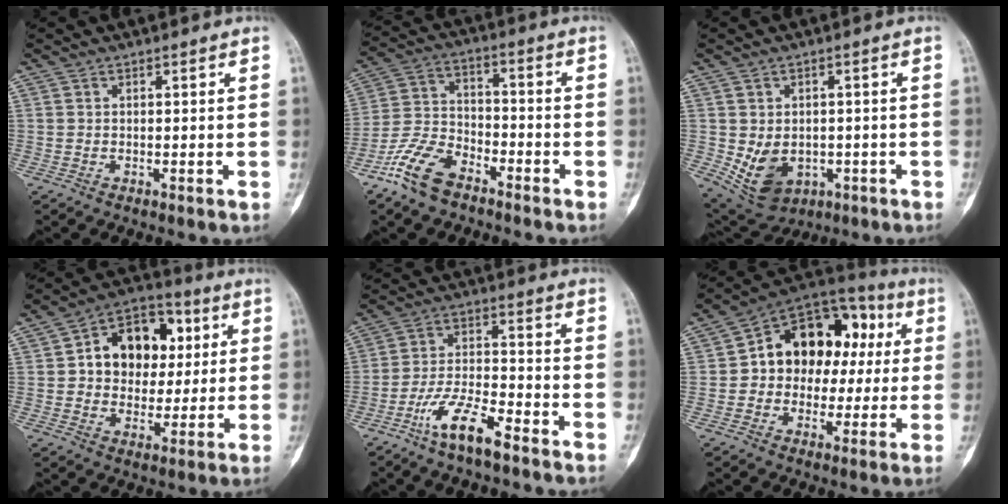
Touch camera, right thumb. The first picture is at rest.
{"total": 11.6, "force": [-7.9, 5.8, 6.2], "torque": [-0.133, 0.042, -0.161]}
{"total": 9.8, "force": [-2.4, 7.4, 6.0], "torque": [-0.084, 0.006, -0.016]}
{"total": 15.4, "force": [3.1, 11.5, 9.7], "torque": [-0.095, 0.013, 0.046]}
{"total": 10.0, "force": [-6.6, 2.6, 7.1], "torque": [-0.147, 0.037, -0.125]}
{"total": 18.4, "force": [1.9, 13.9, 11.9], "torque": [-0.109, 0.046, 0.026]}